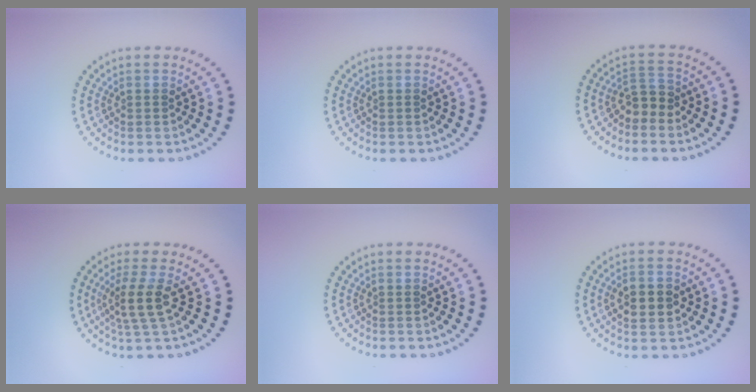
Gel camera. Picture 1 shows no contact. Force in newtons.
{"total": 0.0}
{"total": 2.0, "press": 1.8, "slide": 0.9}
{"total": 3.1, "press": 2.5, "slide": 1.9}
{"total": 0.0}
{"total": 3.7, "press": 3.7, "slide": 0.2}